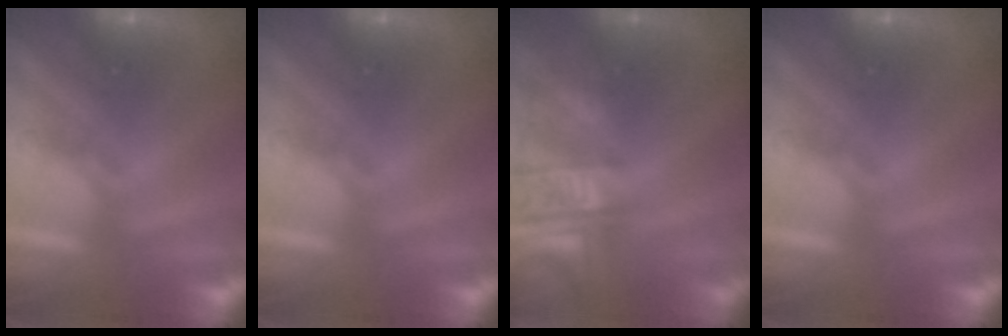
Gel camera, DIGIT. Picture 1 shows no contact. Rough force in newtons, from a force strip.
{"total": 0.0}
{"total": 2.3}
{"total": 0.0}